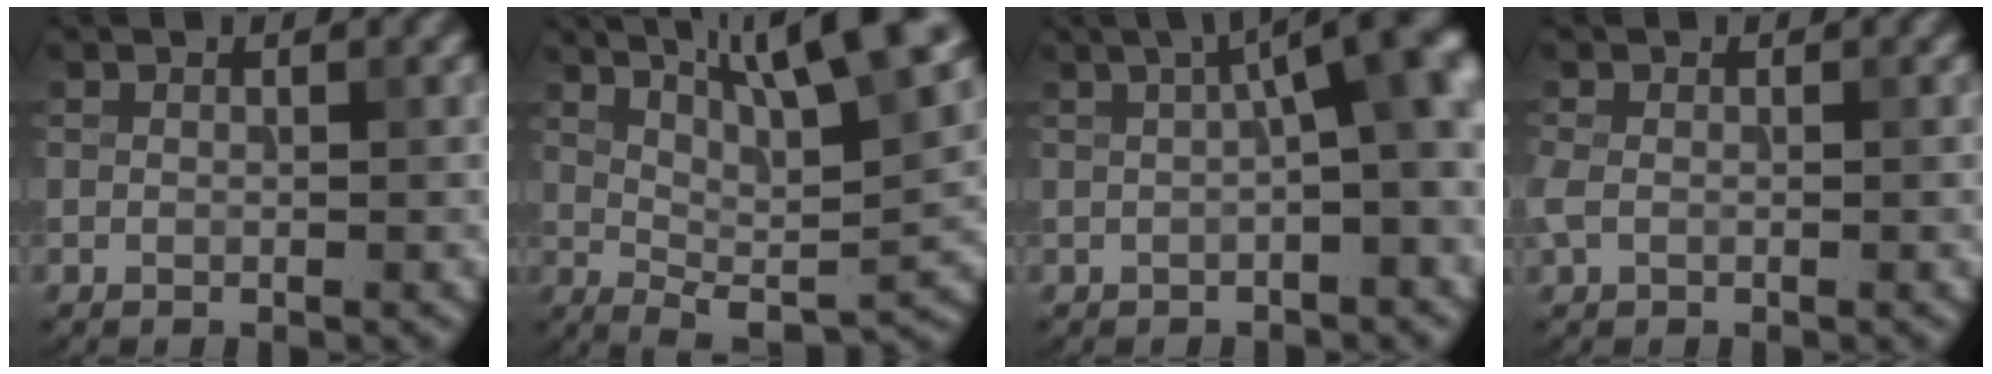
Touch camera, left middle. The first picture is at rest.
{"total": 12.0, "force": [6.0, 2.9, 10.0], "torque": [-0.136, 0.017, 0.087]}
{"total": 6.6, "force": [0.9, 1.4, 6.4], "torque": [-0.081, 0.019, 0.009]}
{"total": 1.6, "force": [-0.4, 1.1, 1.1], "torque": [-0.029, 0.001, -0.011]}